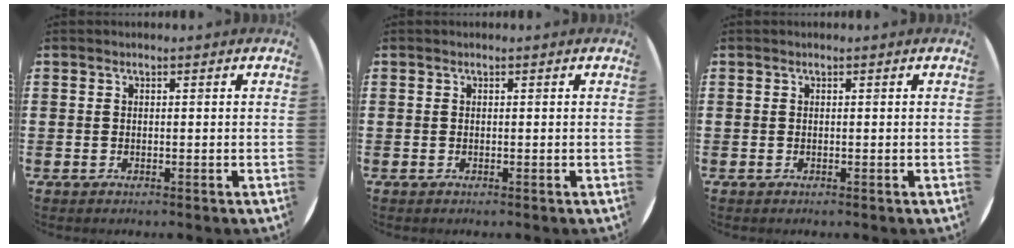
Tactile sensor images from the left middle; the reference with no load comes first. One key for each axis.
{"total": 0.0}
{"total": 0.0}